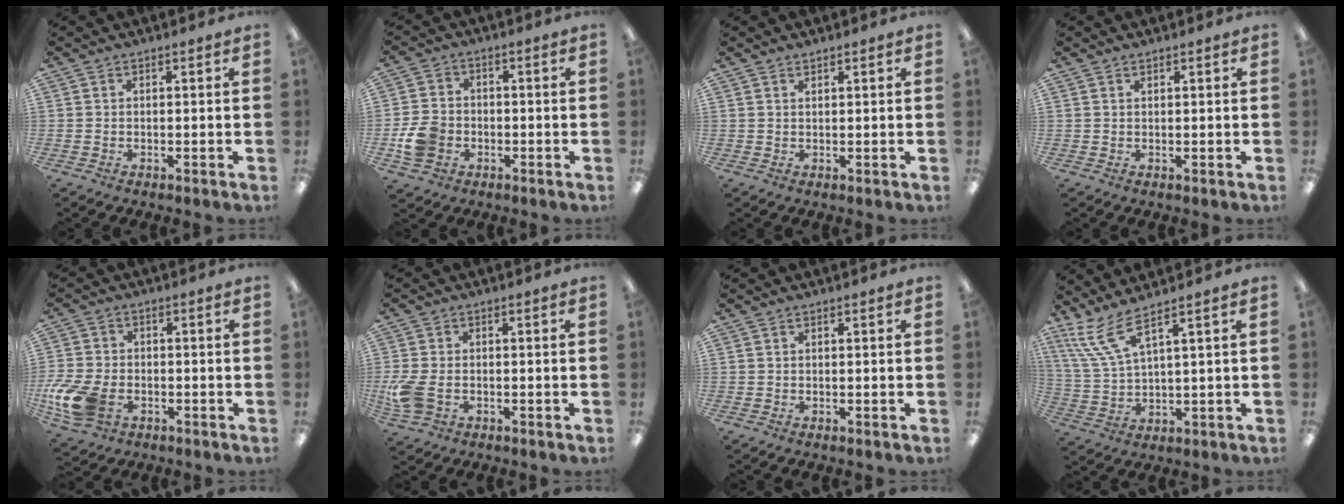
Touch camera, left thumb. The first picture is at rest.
{"total": 7.6, "force": [-2.4, 6.2, 3.7], "torque": [-0.078, 0.013, -0.044]}
{"total": 0.8, "force": [0.8, 0.2, 0.2], "torque": [-0.004, 0.000, 0.015]}
{"total": 0.5, "force": [0.5, 0.1, 0.1], "torque": [-0.003, 0.000, 0.010]}
{"total": 11.1, "force": [-4.1, 7.4, 7.3], "torque": [-0.165, 0.010, -0.072]}
{"total": 6.8, "force": [-1.7, 4.6, 4.8], "torque": [-0.122, -0.003, -0.033]}
{"total": 0.0}
{"total": 9.7, "force": [6.3, 2.6, 6.9], "torque": [-0.153, -0.022, 0.118]}